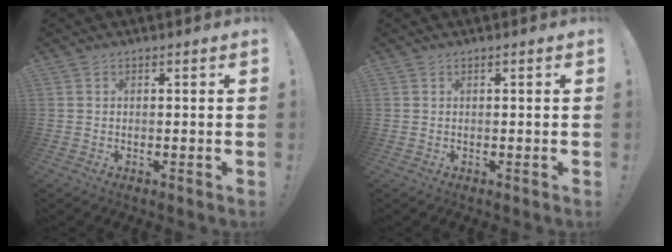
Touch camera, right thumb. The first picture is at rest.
{"total": 0.0}